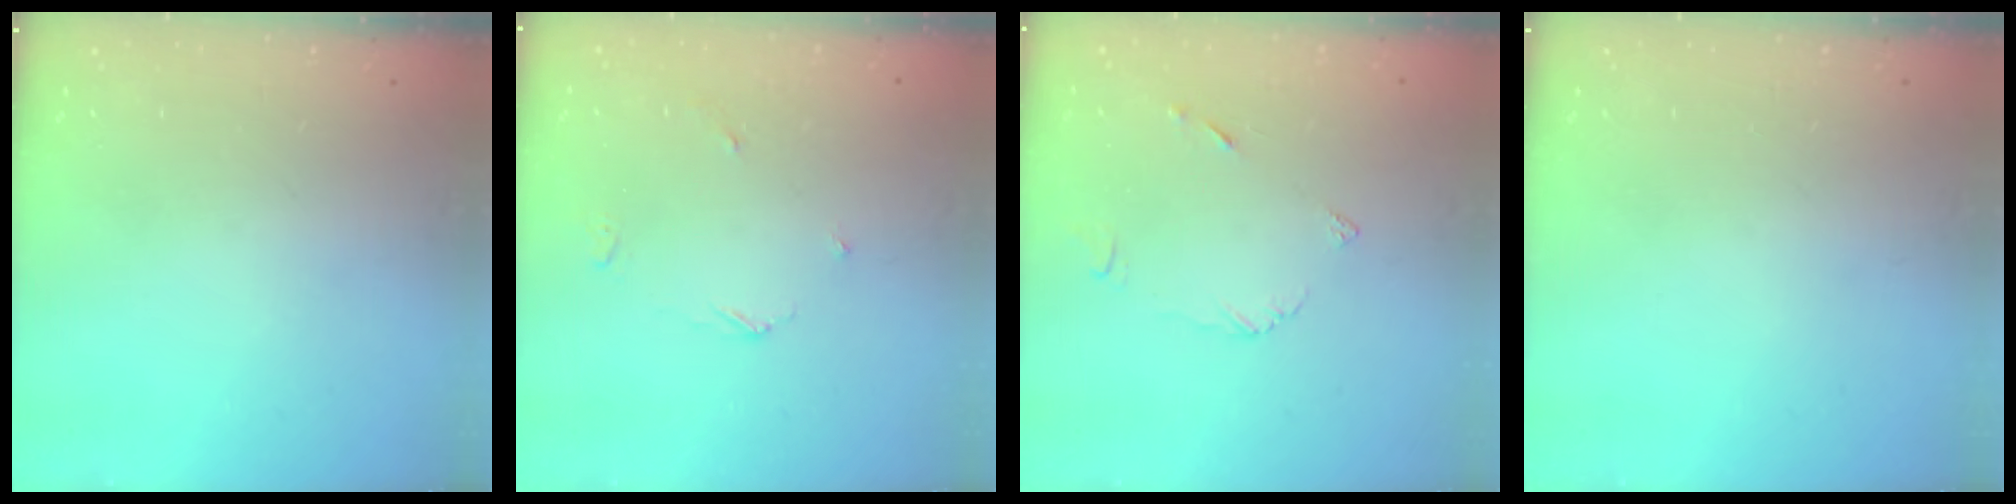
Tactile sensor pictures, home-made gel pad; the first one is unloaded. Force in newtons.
{"total": 2.6, "press": 2.6, "slide": 0.5}
{"total": 5.0, "press": 5.0, "slide": 0.3}
{"total": 0.0}